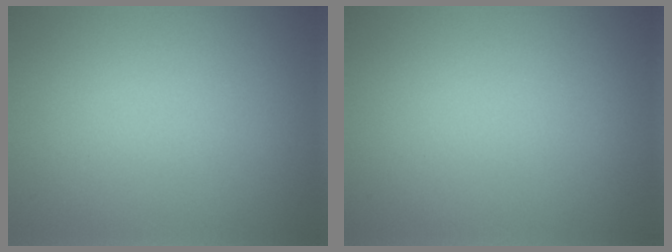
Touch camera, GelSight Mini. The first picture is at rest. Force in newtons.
{"total": 0.0}